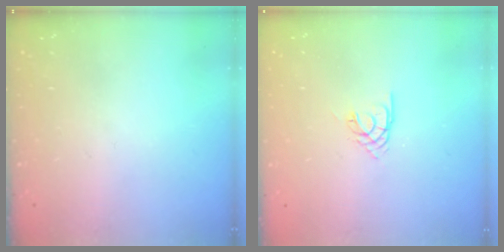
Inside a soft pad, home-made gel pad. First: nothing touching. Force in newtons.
{"total": 1.7, "press": 1.7, "slide": 0.4}